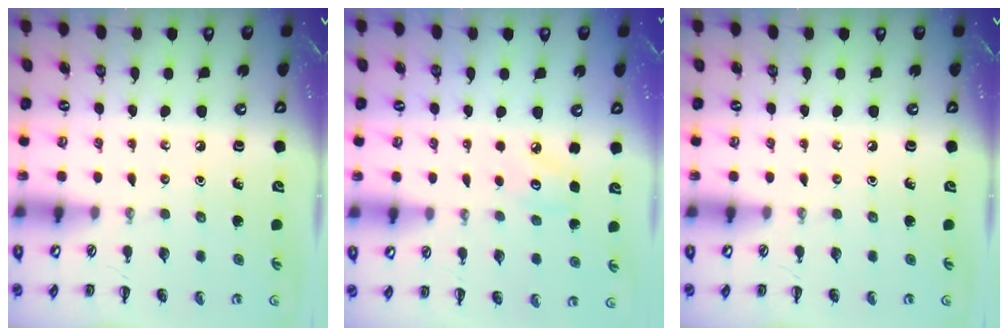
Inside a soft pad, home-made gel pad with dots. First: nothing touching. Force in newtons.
{"total": 3.4, "press": 3.3, "slide": 0.8}
{"total": 0.0}